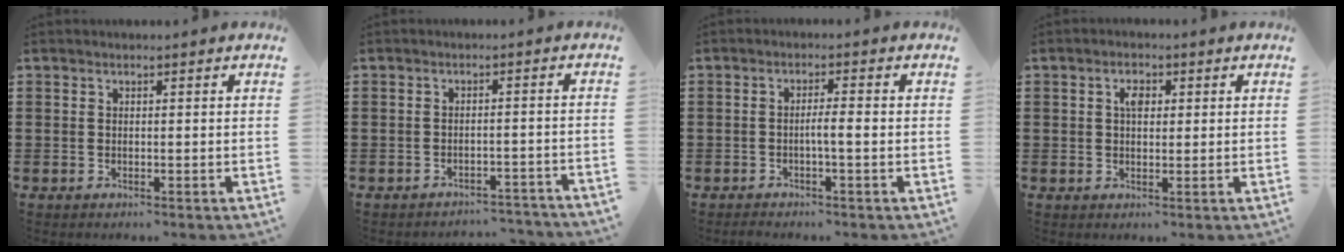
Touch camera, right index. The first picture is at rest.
{"total": 2.6, "force": [-2.6, 0.0, 0.5], "torque": [-0.014, 0.000, -0.054]}
{"total": 2.5, "force": [-0.9, 0.0, 2.3], "torque": [-0.040, -0.003, -0.017]}
{"total": 2.6, "force": [0.7, 1.4, 2.0], "torque": [-0.035, 0.006, 0.009]}